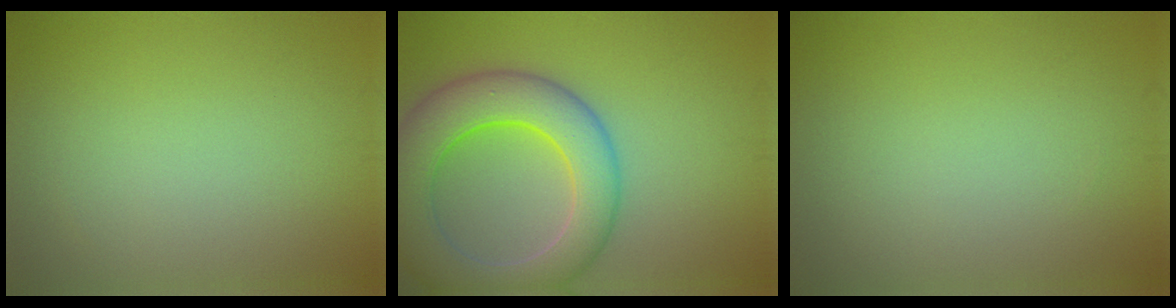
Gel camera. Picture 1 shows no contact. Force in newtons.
{"total": 9.4, "press": 9.4, "slide": 0.5}
{"total": 0.0}